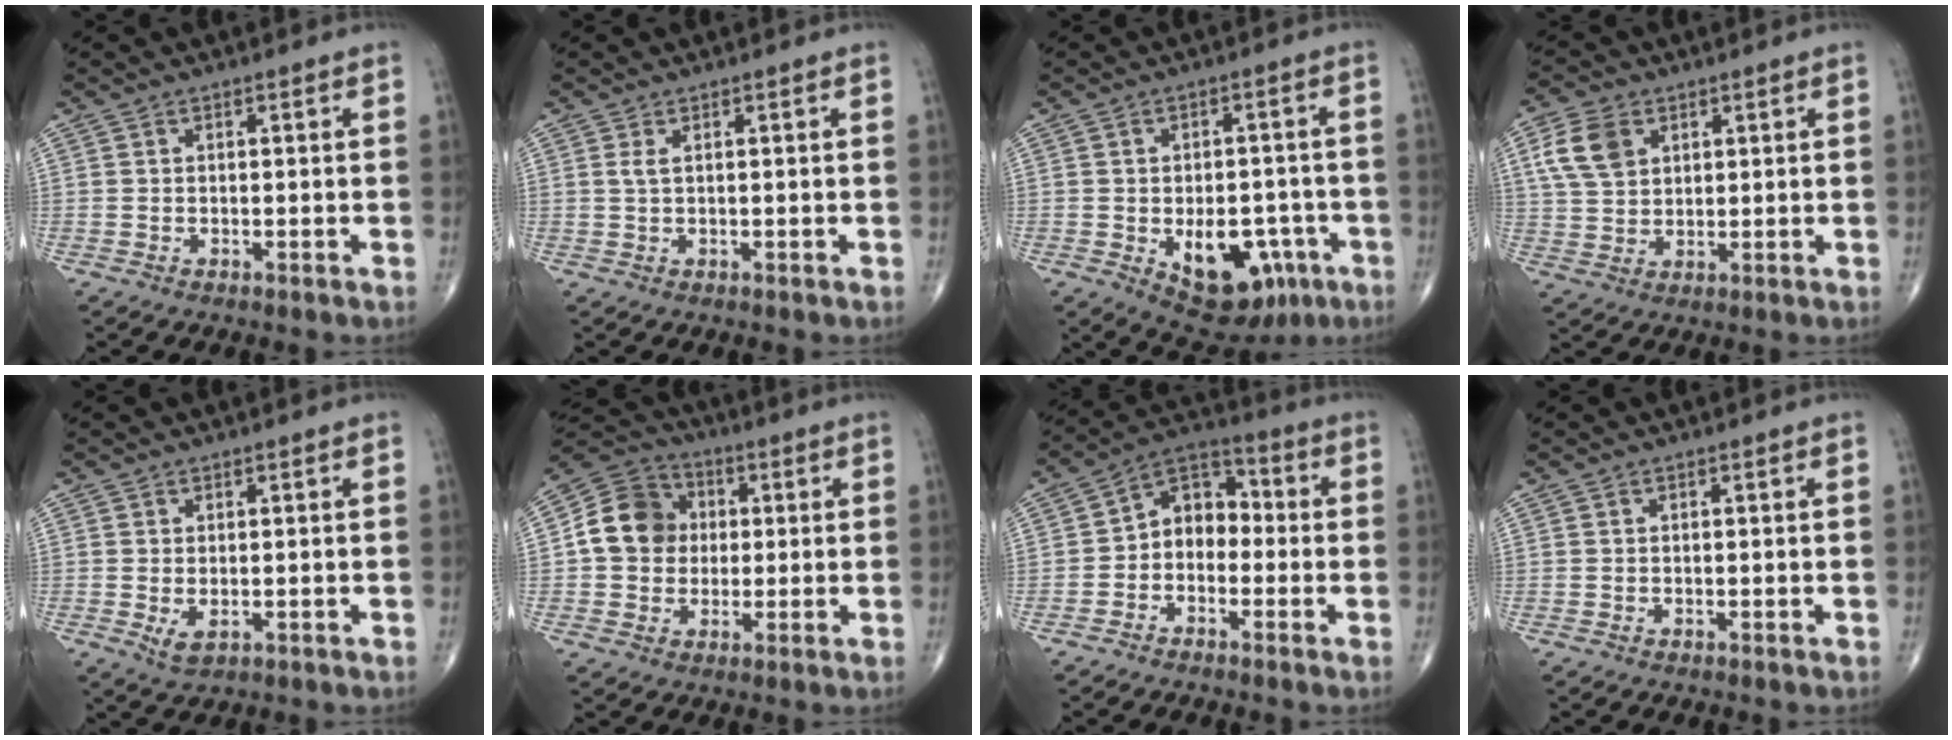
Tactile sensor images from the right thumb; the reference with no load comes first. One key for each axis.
{"total": 1.2, "fx": 0.4, "fy": 0.4, "fz": 1.0, "tx": -0.027, "ty": 0.005, "tz": 0.011}
{"total": 13.4, "fx": -4.3, "fy": 7.8, "fz": 9.9, "tx": -0.107, "ty": 0.019, "tz": -0.045}
{"total": 8.2, "fx": 3.2, "fy": 5.7, "fz": 5.0, "tx": -0.088, "ty": -0.004, "tz": 0.064}
{"total": 2.8, "fx": -0.5, "fy": 1.5, "fz": 2.3, "tx": -0.033, "ty": -0.006, "tz": -0.001}
{"total": 11.5, "fx": 1.0, "fy": 9.9, "fz": 5.8, "tx": -0.081, "ty": 0.017, "tz": 0.006}
{"total": 8.2, "fx": -1.4, "fy": 6.1, "fz": 5.3, "tx": -0.052, "ty": 0.040, "tz": -0.046}
{"total": 0.0}